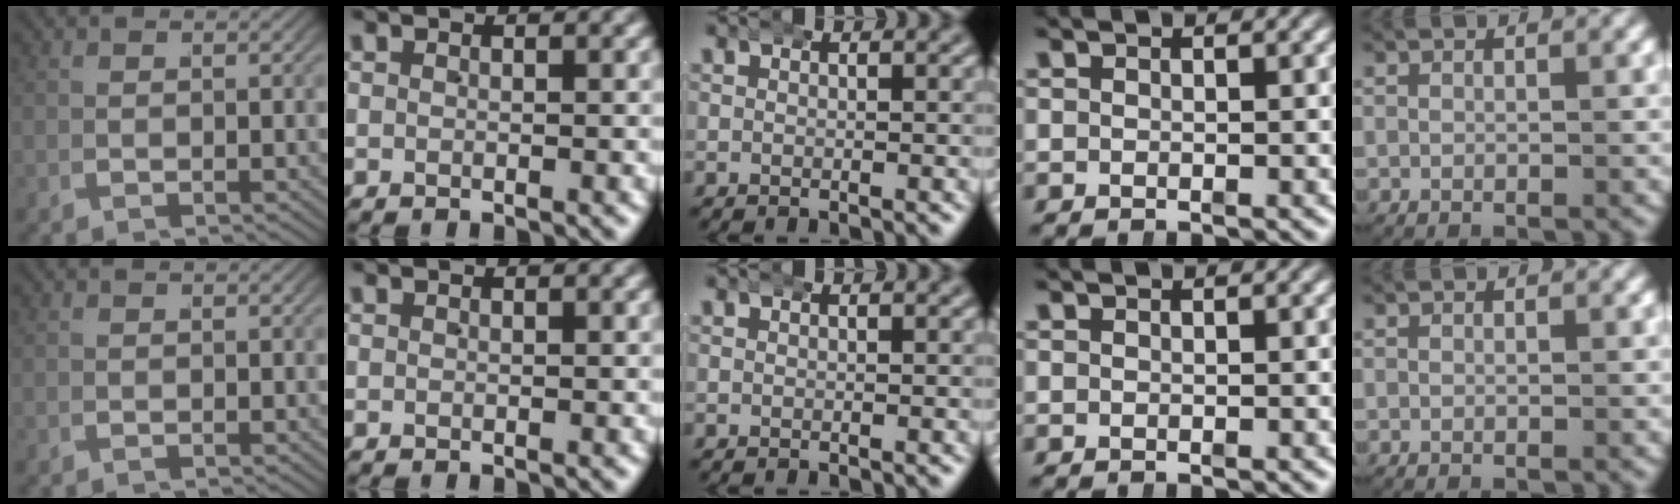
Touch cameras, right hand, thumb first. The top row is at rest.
{}